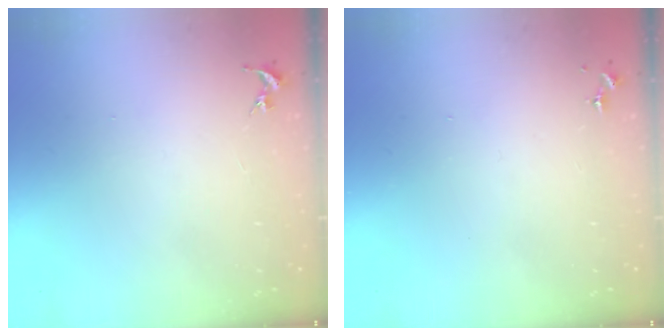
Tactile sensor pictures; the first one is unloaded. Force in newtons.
{"total": 0.0}